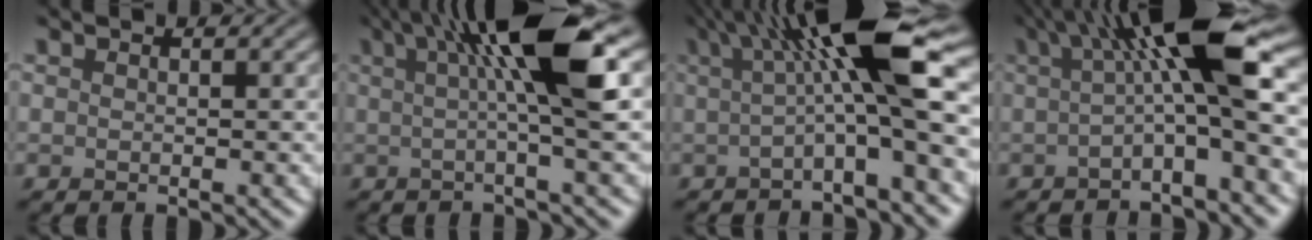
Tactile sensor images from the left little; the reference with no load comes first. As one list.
[{"total": 8.2, "force": [2.1, 0.9, 7.9], "torque": [-0.104, 0.003, 0.043]}, {"total": 9.7, "force": [1.4, 1.6, 9.4], "torque": [-0.136, 0.005, 0.031]}, {"total": 8.3, "force": [0.9, 1.3, 8.1], "torque": [-0.116, 0.010, 0.020]}]